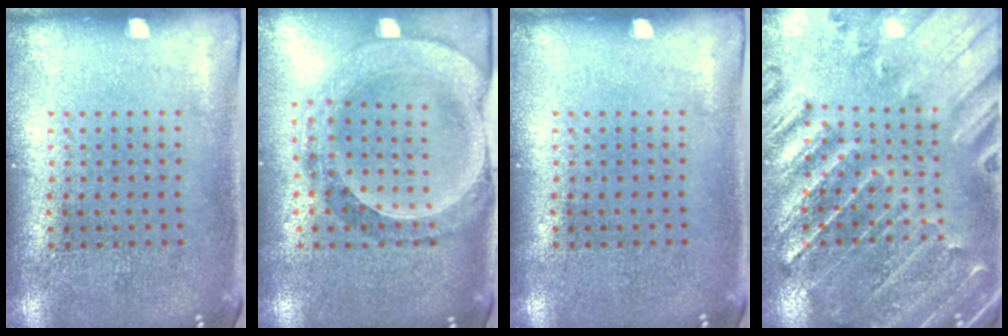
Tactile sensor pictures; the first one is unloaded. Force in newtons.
{"total": 1.4, "press": 1.4, "slide": 0.3}
{"total": 0.0}
{"total": 1.6, "press": 1.6, "slide": 0.3}